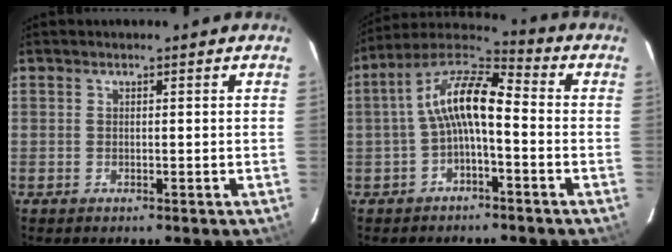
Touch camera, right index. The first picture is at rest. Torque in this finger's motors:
{"motor_torque": [1.16, -0.63, 0.56, 0.21]}